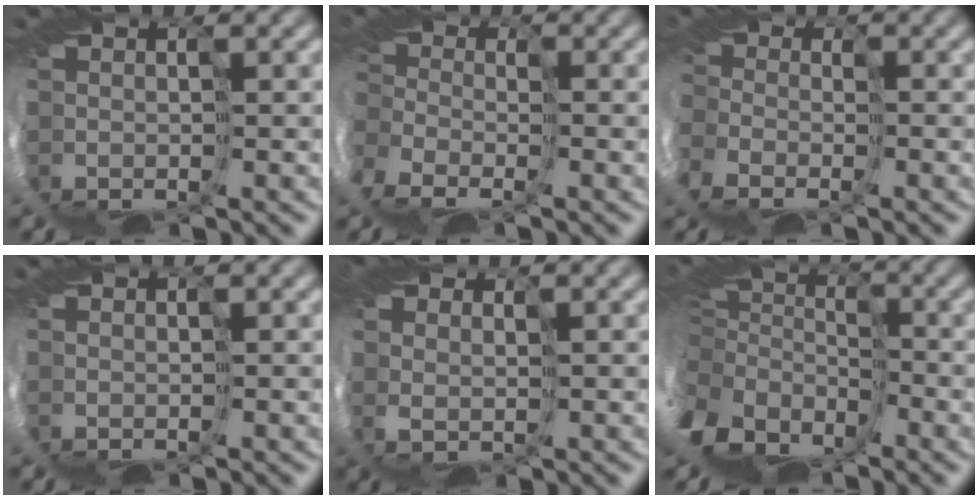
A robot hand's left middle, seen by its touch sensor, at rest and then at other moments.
{"total": 6.6, "force": [-4.5, 4.2, 2.3], "torque": [-0.059, -0.028, -0.062]}
{"total": 6.7, "force": [-4.3, 4.6, 2.2], "torque": [-0.059, -0.026, -0.063]}
{"total": 0.0}
{"total": 3.2, "force": [1.4, 2.3, 1.8], "torque": [-0.049, -0.003, 0.038]}
{"total": 11.3, "force": [-3.8, 7.8, 7.1], "torque": [-0.208, -0.032, -0.045]}